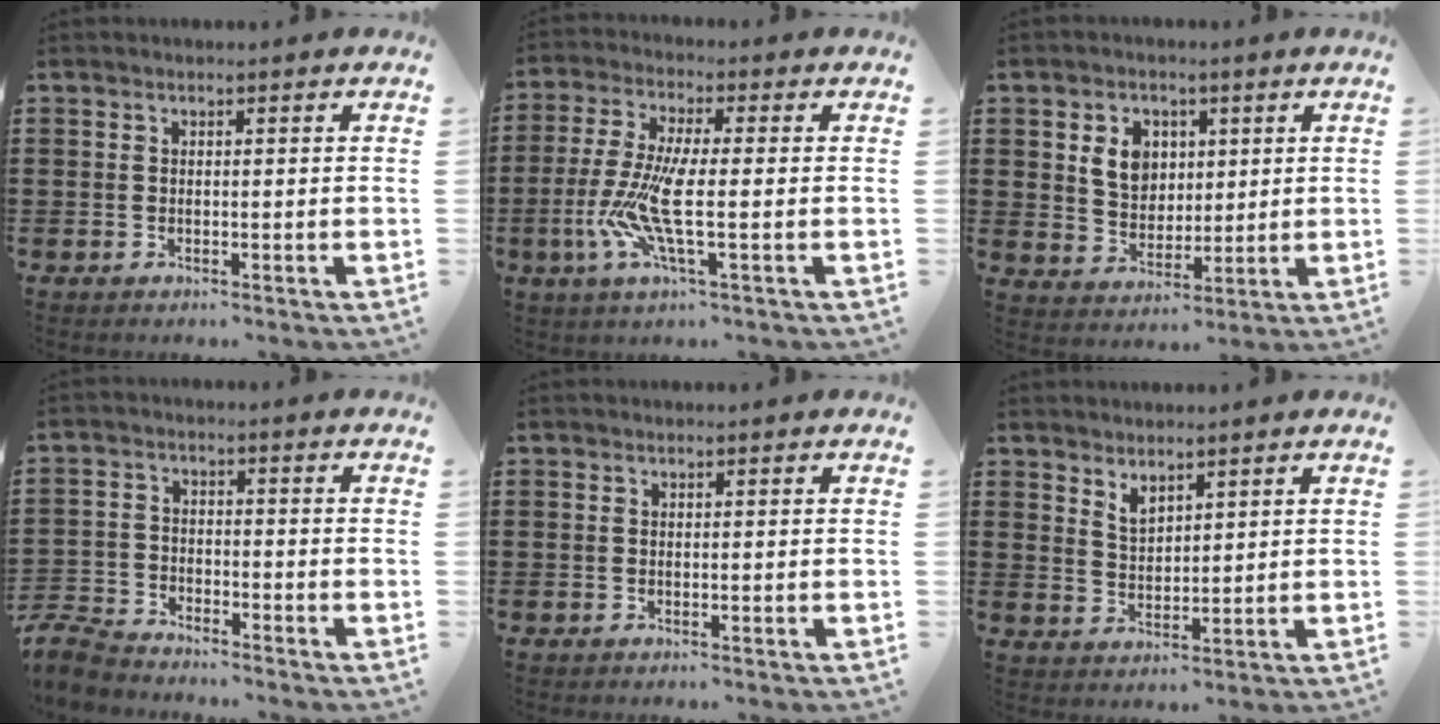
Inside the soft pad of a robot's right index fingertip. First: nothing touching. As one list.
[{"total": 9.5, "force": [-2.1, 2.0, 9.1], "torque": [-0.208, -0.022, -0.047]}, {"total": 6.1, "force": [1.9, 5.1, 2.8], "torque": [-0.069, 0.014, 0.031]}, {"total": 4.8, "force": [-4.6, 1.0, 0.7], "torque": [-0.042, -0.002, -0.102]}, {"total": 0.0}, {"total": 2.8, "force": [2.3, 1.4, 0.8], "torque": [-0.023, 0.005, 0.043]}]